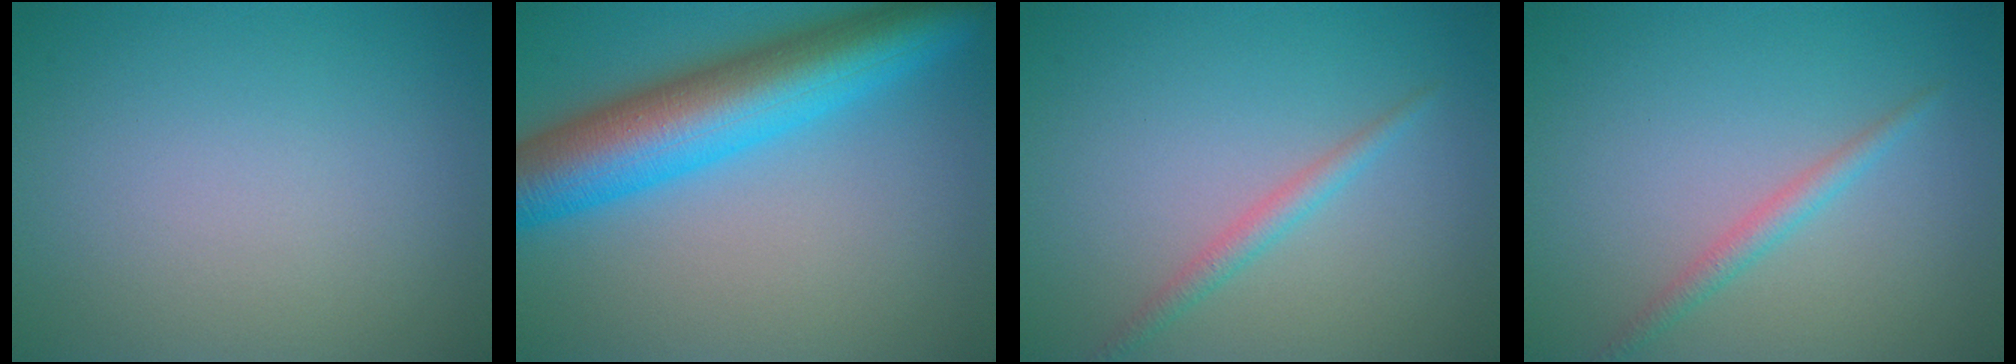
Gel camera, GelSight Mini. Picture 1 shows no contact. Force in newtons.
{"total": 10.3, "press": 10.3, "slide": 0.4}
{"total": 1.6, "press": 1.6, "slide": 0.1}
{"total": 1.6, "press": 1.6, "slide": 0.1}